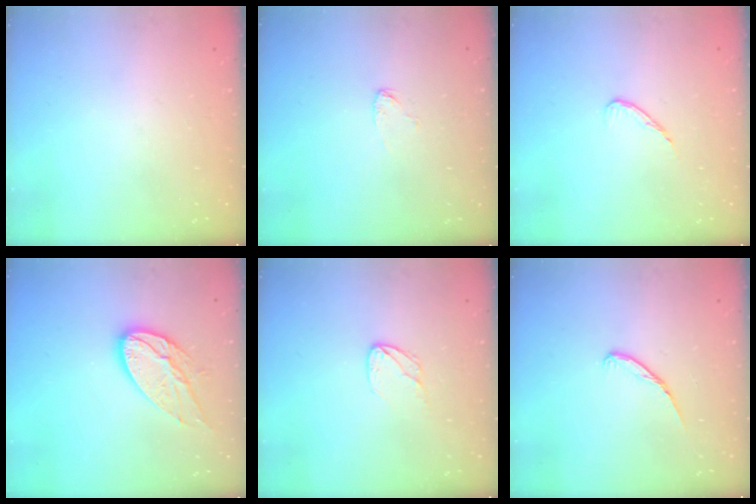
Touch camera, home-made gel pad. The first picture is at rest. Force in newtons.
{"total": 2.6, "press": 2.6, "slide": 0.1}
{"total": 6.0, "press": 5.9, "slide": 0.6}
{"total": 13.1, "press": 13.1, "slide": 0.9}
{"total": 6.6, "press": 6.6, "slide": 0.5}
{"total": 4.5, "press": 4.4, "slide": 0.5}